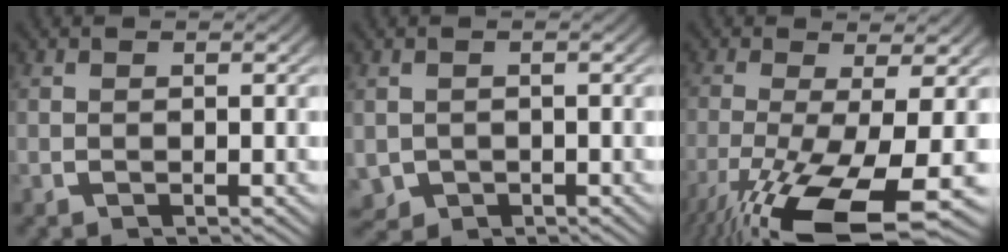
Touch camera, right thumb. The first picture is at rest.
{"total": 3.2, "force": [-0.8, 2.9, 1.1], "torque": [-0.038, -0.027, 0.002]}
{"total": 11.0, "force": [-3.8, 4.9, 9.1], "torque": [-0.185, -0.043, -0.032]}